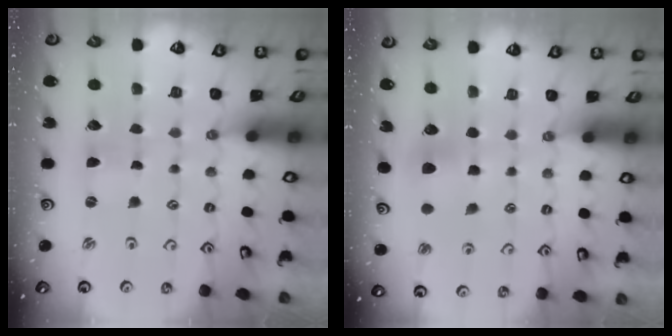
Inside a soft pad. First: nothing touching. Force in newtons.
{"total": 6.6, "press": 6.6, "slide": 0.6}